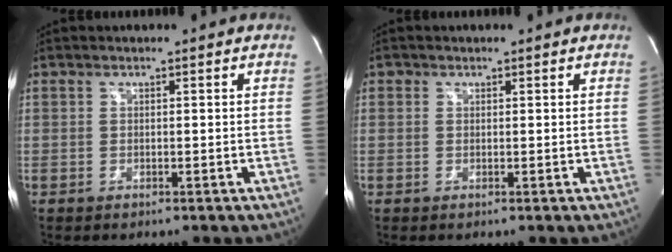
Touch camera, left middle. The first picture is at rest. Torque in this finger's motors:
{"motor_torque": [0.04, 0.04, -0.15, -0.01]}